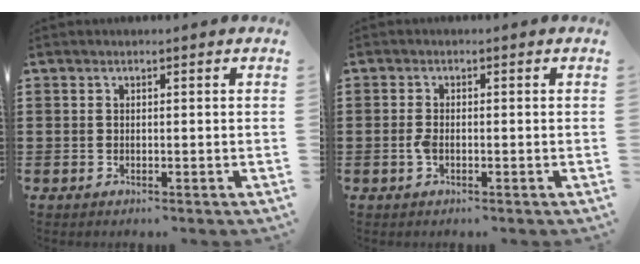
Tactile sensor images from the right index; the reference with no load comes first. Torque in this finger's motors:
{"motor_torque": [0.61, 0.11, 0.30, 0.08]}